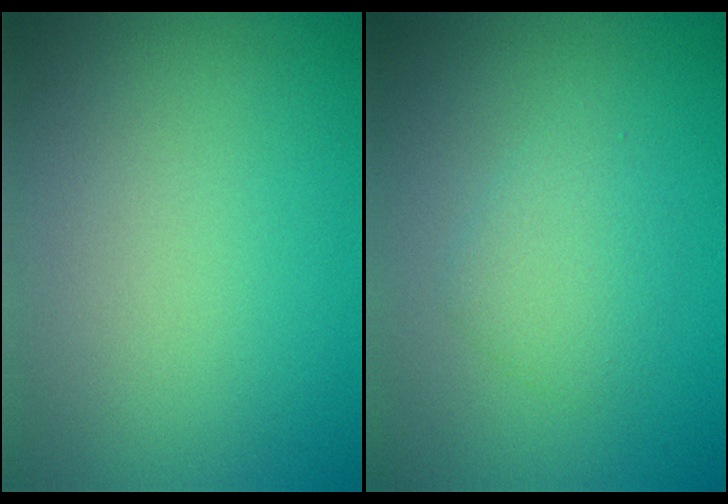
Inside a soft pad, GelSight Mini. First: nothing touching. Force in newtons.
{"total": 2.2, "press": 2.2, "slide": 0.0}